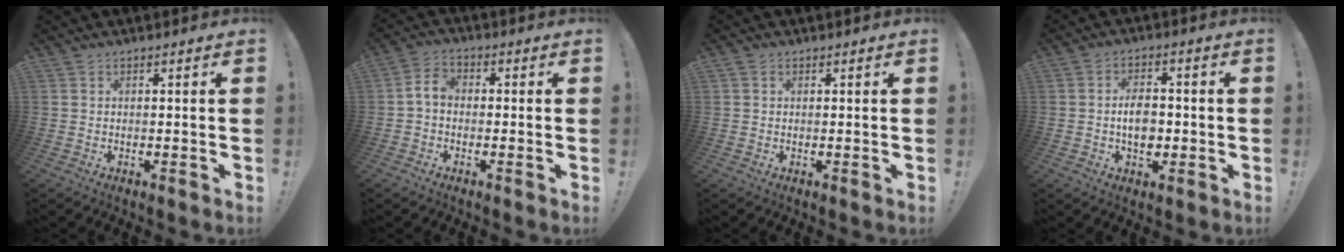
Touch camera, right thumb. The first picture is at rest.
{"total": 4.6, "force": [-1.0, 2.9, 3.5], "torque": [-0.066, 0.016, -0.018]}
{"total": 0.6, "force": [0.4, 0.4, 0.2], "torque": [0.005, -0.002, 0.007]}
{"total": 7.4, "force": [-1.0, 5.1, 5.2], "torque": [-0.065, 0.003, -0.018]}